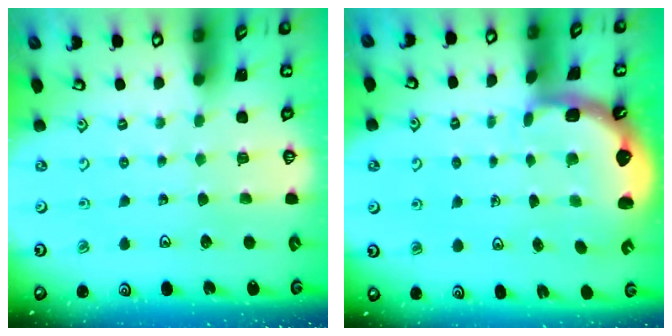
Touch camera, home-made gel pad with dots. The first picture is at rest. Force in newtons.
{"total": 2.7, "press": 1.5, "slide": 2.2}